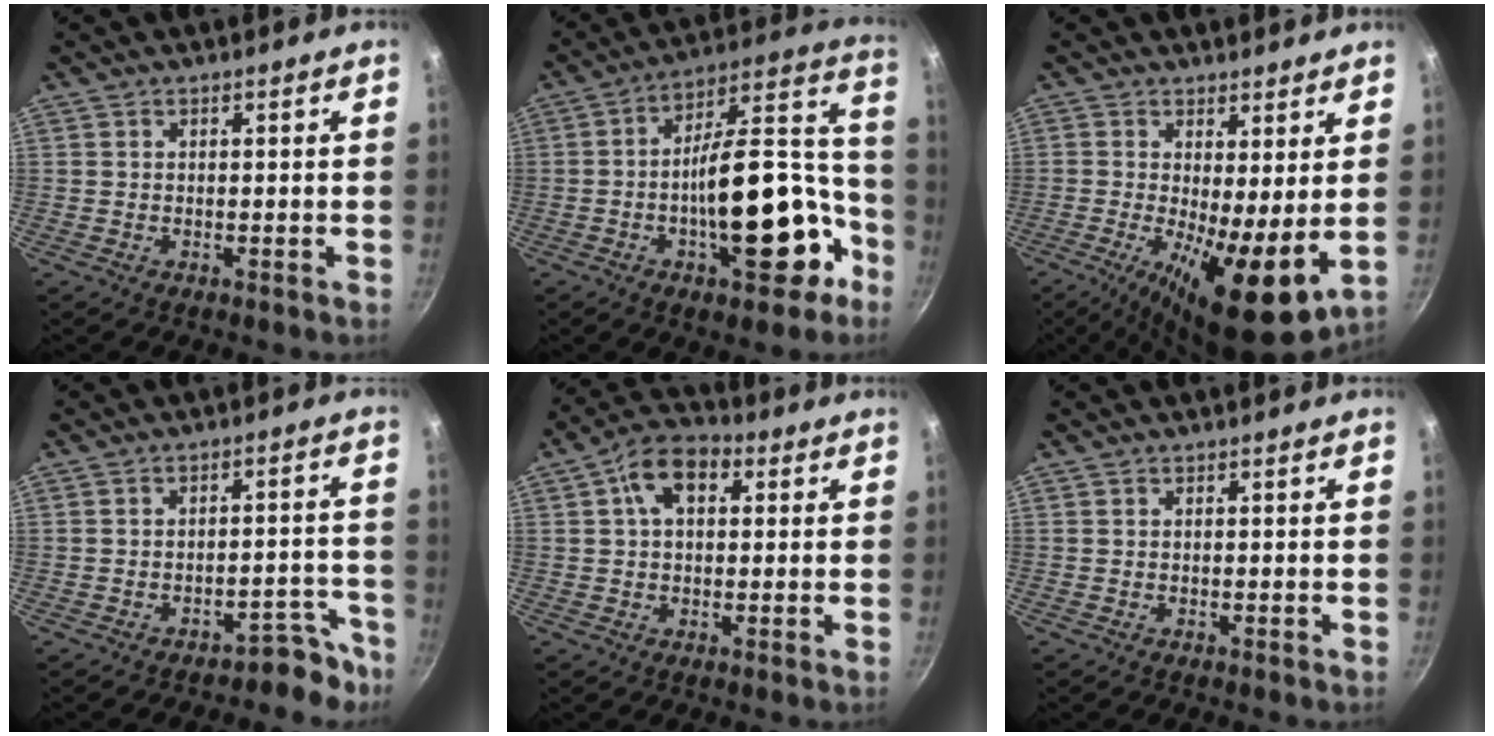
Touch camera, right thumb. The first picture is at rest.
{"total": 23.5, "force": [-8.0, 10.9, 19.2], "torque": [-0.234, 0.079, -0.115]}
{"total": 14.1, "force": [0.0, 4.7, 13.3], "torque": [-0.203, -0.028, 0.005]}
{"total": 6.0, "force": [-4.8, 3.0, 2.1], "torque": [0.030, 0.070, -0.052]}
{"total": 9.2, "force": [2.7, 5.9, 6.5], "torque": [-0.084, 0.017, 0.030]}
{"total": 0.0}